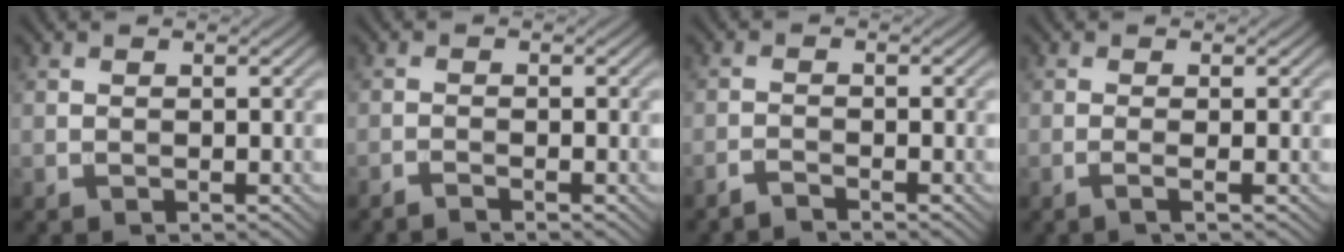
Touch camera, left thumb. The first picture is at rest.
{"total": 1.3, "force": [-1.1, 0.0, 0.7], "torque": [-0.007, 0.000, -0.029]}
{"total": 1.8, "force": [-1.6, 0.1, 0.7], "torque": [-0.011, -0.003, -0.042]}
{"total": 1.5, "force": [-0.4, 0.1, 1.5], "torque": [-0.026, 0.003, -0.017]}